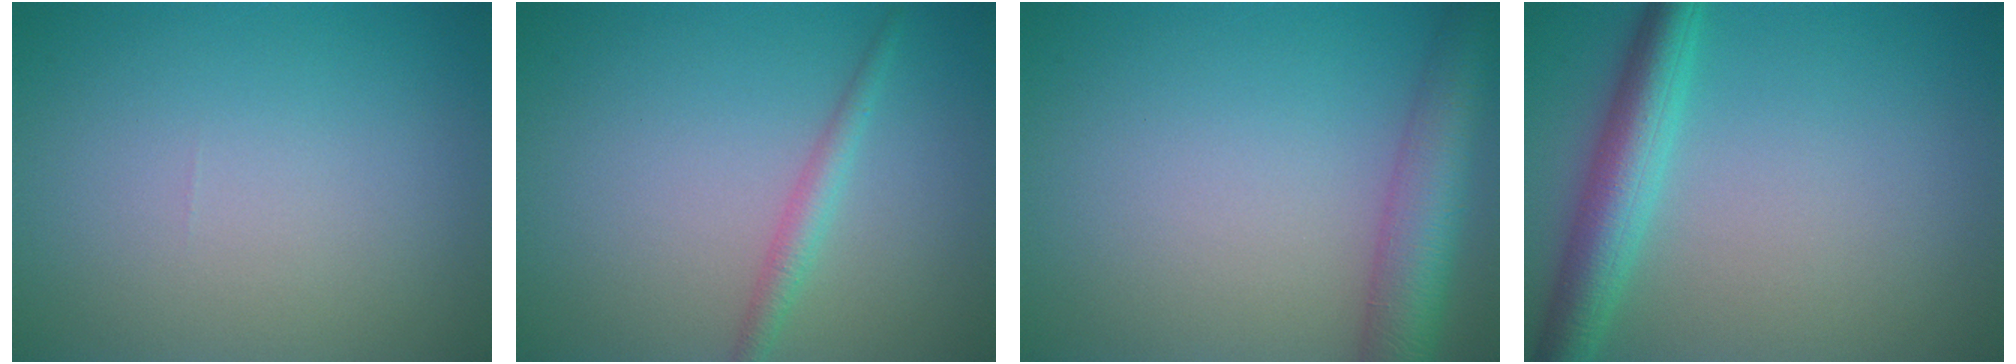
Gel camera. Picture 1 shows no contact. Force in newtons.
{"total": 1.7, "press": 1.7, "slide": 0.0}
{"total": 5.7, "press": 5.7, "slide": 0.3}
{"total": 4.6, "press": 4.6, "slide": 0.1}